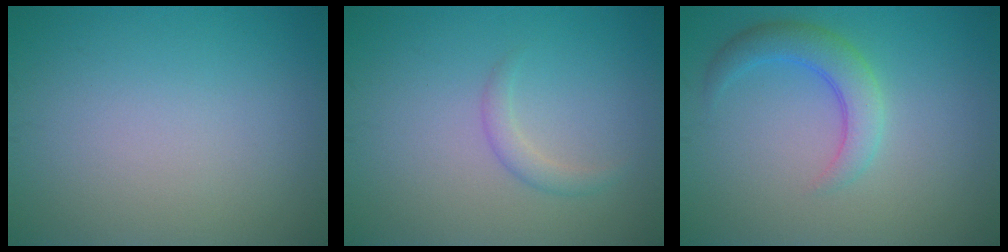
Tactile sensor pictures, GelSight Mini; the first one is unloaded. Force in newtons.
{"total": 1.4, "press": 1.4, "slide": 0.0}
{"total": 3.4, "press": 3.4, "slide": 0.1}